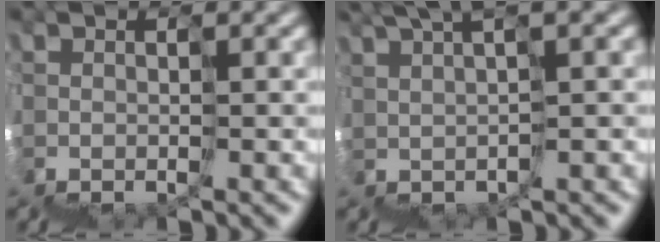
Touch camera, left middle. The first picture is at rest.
{"total": 4.6, "force": [4.0, 0.1, 2.3], "torque": [-0.052, 0.026, 0.072]}